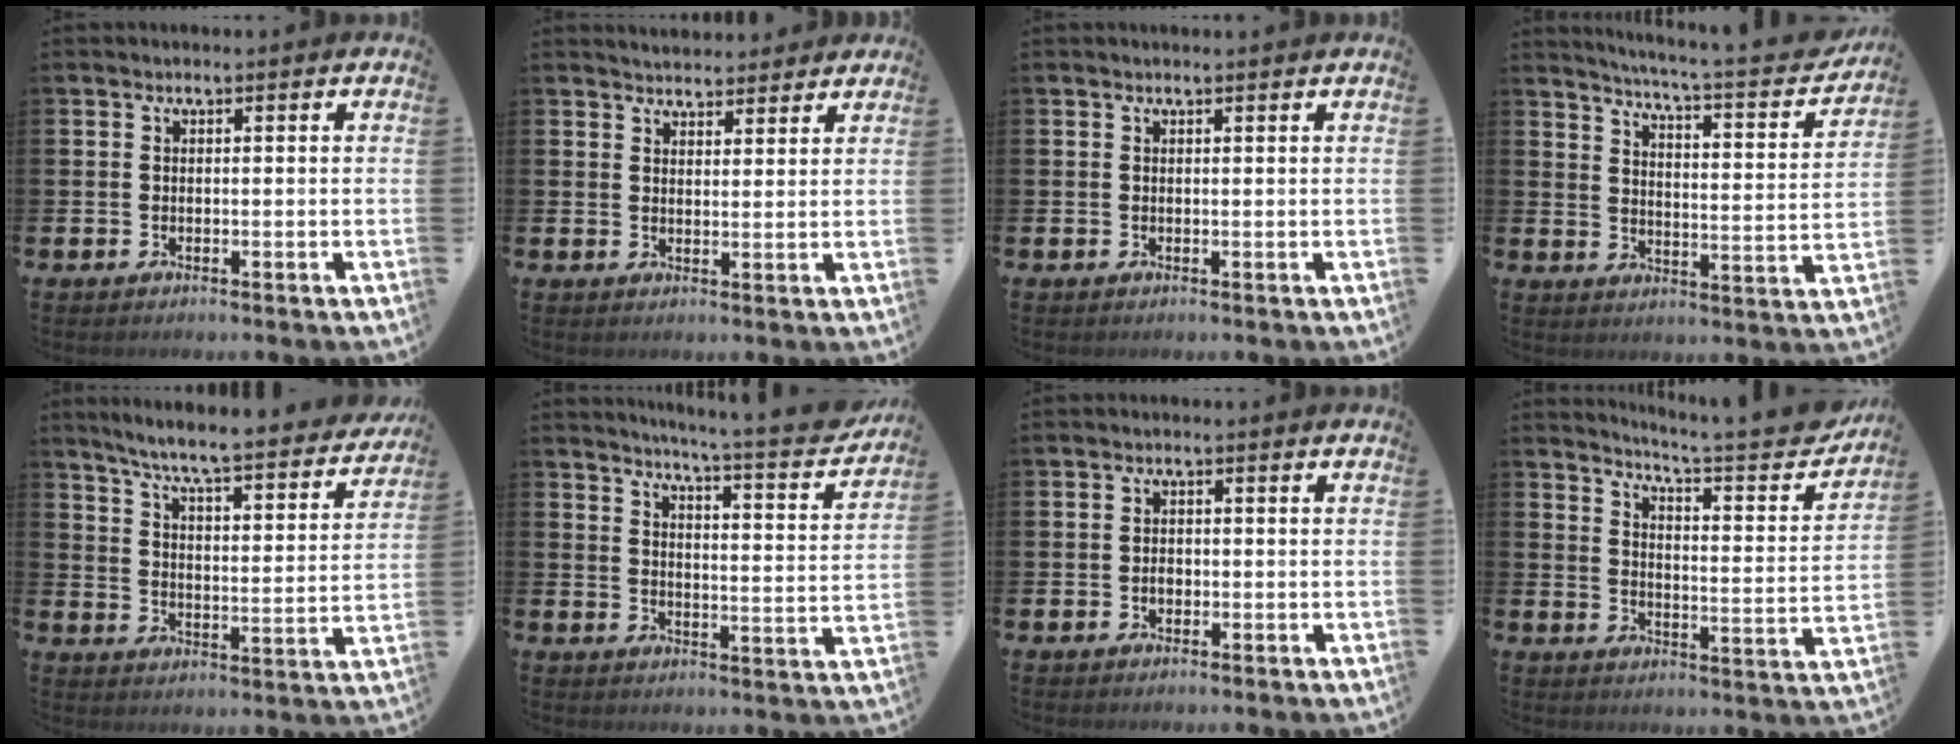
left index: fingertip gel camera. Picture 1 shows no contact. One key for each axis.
{"total": 3.6, "fx": 3.6, "fy": 0.7, "fz": -0.2, "tx": -0.004, "ty": -0.017, "tz": 0.066}
{"total": 0.0}
{"total": 4.8, "fx": 4.3, "fy": -0.2, "fz": 2.1, "tx": -0.051, "ty": -0.046, "tz": 0.062}
{"total": 6.9, "fx": 6.4, "fy": 0.1, "fz": 2.7, "tx": -0.076, "ty": -0.054, "tz": 0.103}
{"total": 5.7, "fx": 5.3, "fy": -0.4, "fz": 2.1, "tx": -0.048, "ty": -0.050, "tz": 0.082}
{"total": 1.4, "fx": -0.3, "fy": 1.0, "fz": 0.9, "tx": -0.012, "ty": 0.003, "tz": -0.008}
{"total": 6.4, "fx": 5.8, "fy": -0.1, "fz": 2.6, "tx": -0.051, "ty": -0.056, "tz": 0.089}